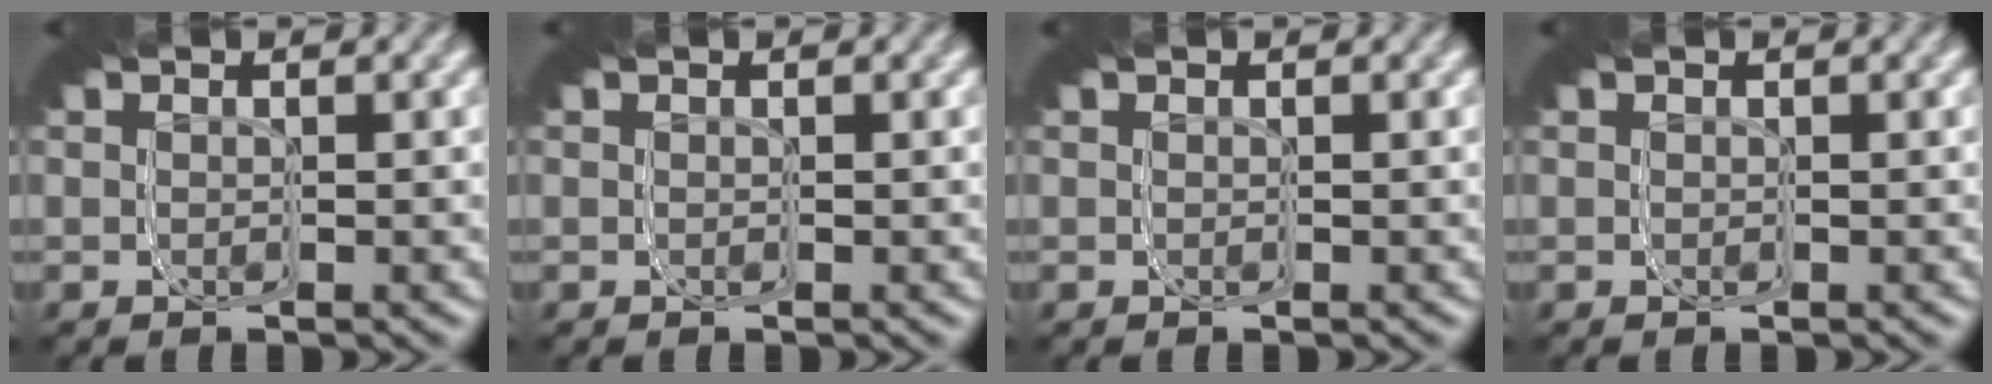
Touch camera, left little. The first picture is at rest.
{"total": 0.0}
{"total": 0.0}
{"total": 0.0}